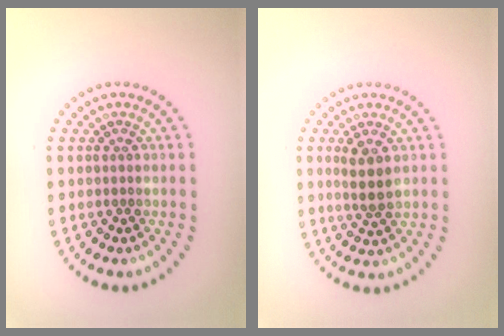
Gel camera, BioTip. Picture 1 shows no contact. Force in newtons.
{"total": 2.5, "press": 2.3, "slide": 1.0}